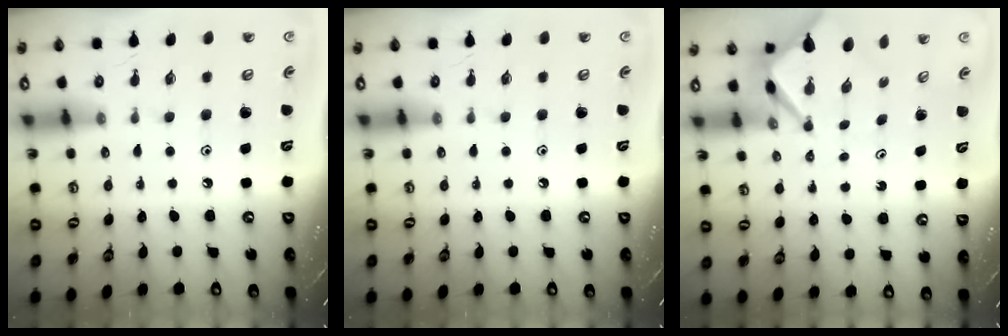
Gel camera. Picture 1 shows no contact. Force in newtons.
{"total": 0.0}
{"total": 3.2, "press": 3.2, "slide": 0.2}